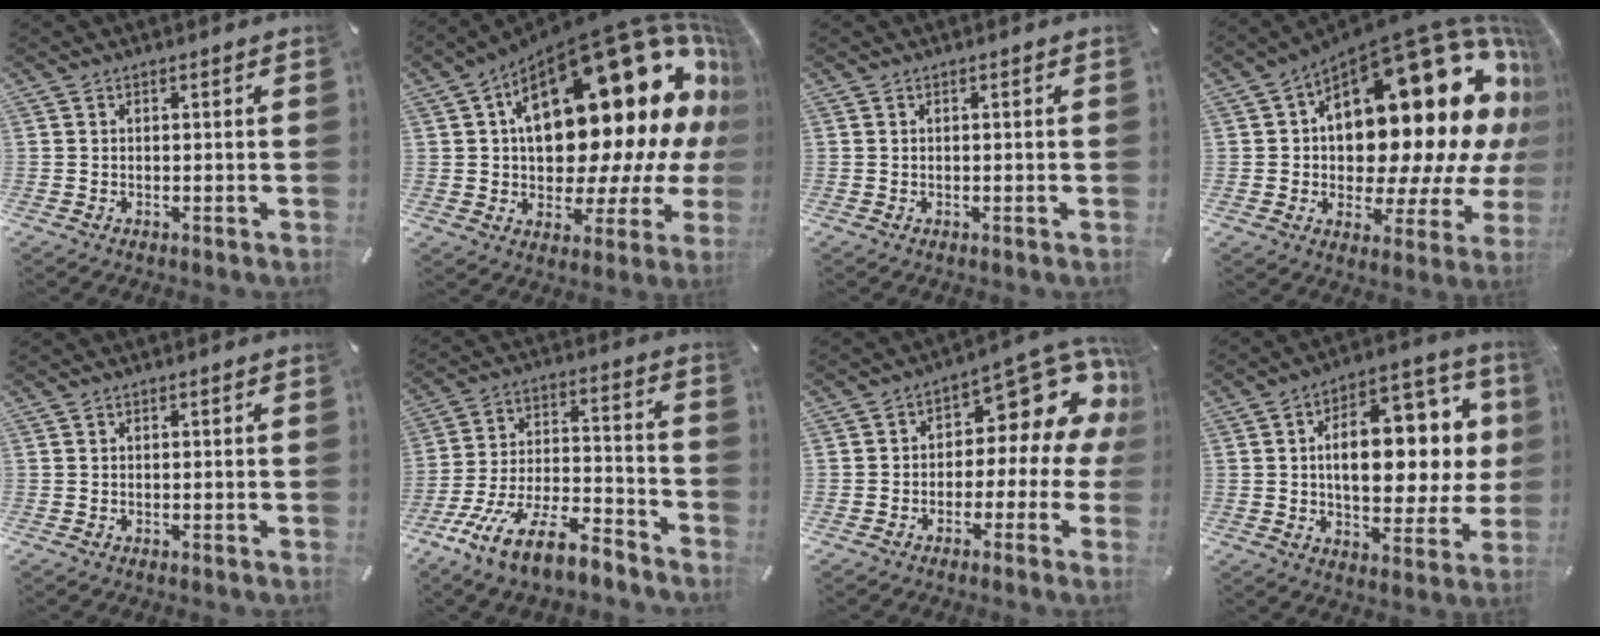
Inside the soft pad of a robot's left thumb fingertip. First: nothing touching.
{"total": 34.3, "force": [10.6, 16.8, 27.9], "torque": [-0.413, -0.112, 0.199]}
{"total": 0.0}
{"total": 31.8, "force": [10.2, 16.5, 25.1], "torque": [-0.350, -0.106, 0.193]}
{"total": 0.0}
{"total": 16.2, "force": [-11.6, 5.6, 9.8], "torque": [-0.173, 0.056, -0.202]}
{"total": 9.0, "force": [2.1, 6.0, 6.4], "torque": [-0.064, -0.019, 0.031]}
{"total": 19.3, "force": [3.7, 10.8, 15.6], "torque": [-0.228, -0.013, 0.062]}